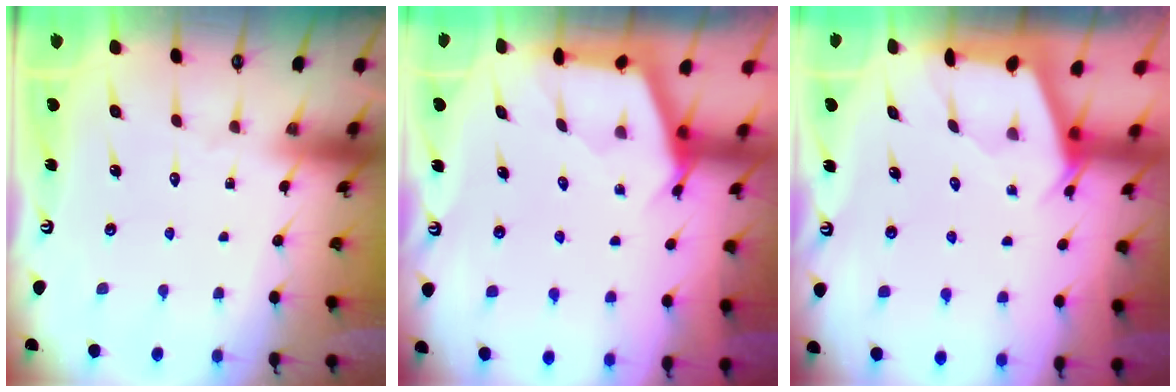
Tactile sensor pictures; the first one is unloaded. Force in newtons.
{"total": 2.9, "press": 2.8, "slide": 0.4}
{"total": 2.4, "press": 2.4, "slide": 0.3}